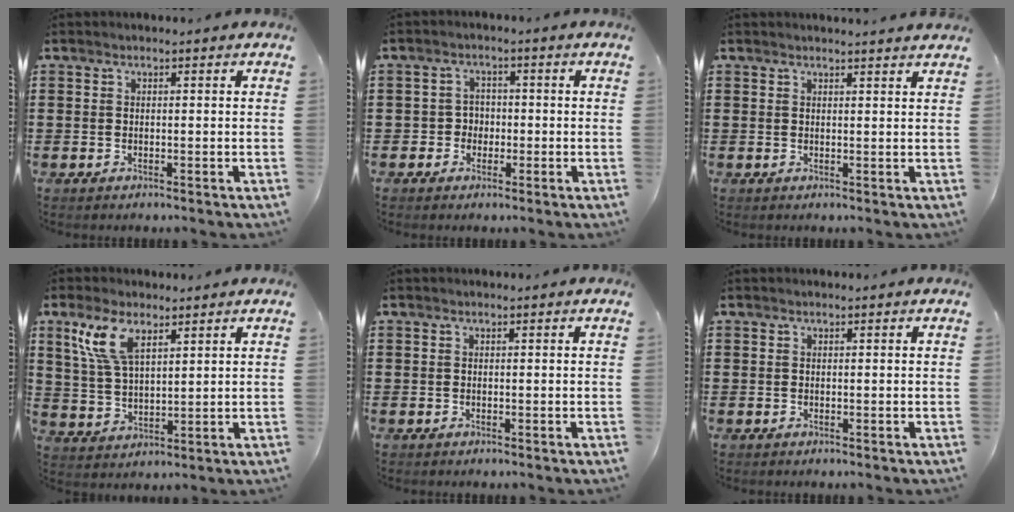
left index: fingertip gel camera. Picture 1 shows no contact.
{"total": 2.7, "force": [-0.8, 2.5, 0.8], "torque": [-0.025, 0.005, -0.021]}
{"total": 1.5, "force": [1.5, -0.2, 0.5], "torque": [-0.011, -0.001, 0.029]}
{"total": 7.8, "force": [4.5, 3.1, 5.6], "torque": [-0.130, 0.005, 0.080]}
{"total": 0.0}
{"total": 0.0}